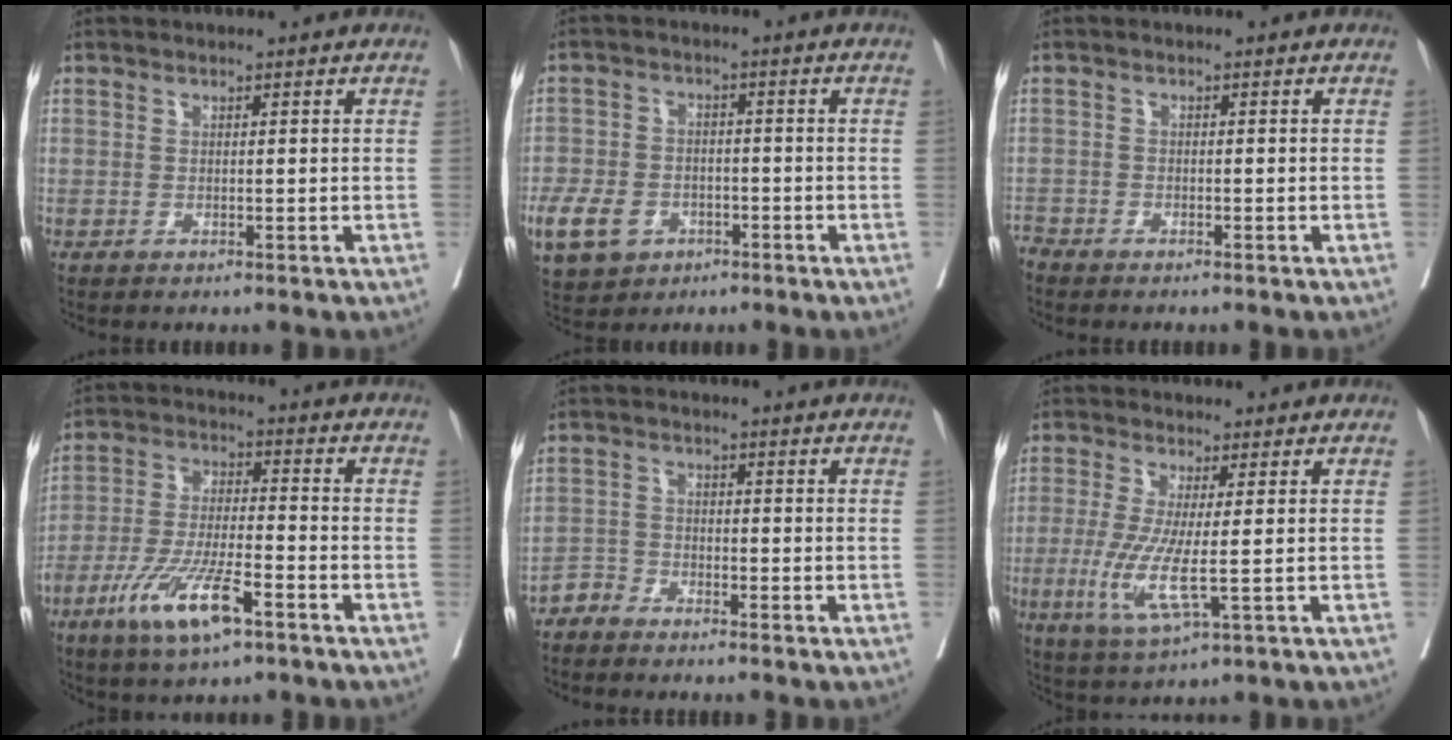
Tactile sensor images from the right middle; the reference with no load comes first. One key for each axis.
{"total": 13.9, "fx": -6.1, "fy": 10.7, "fz": 6.5, "tx": -0.186, "ty": 0.002, "tz": -0.094}
{"total": 1.7, "fx": -1.6, "fy": 0.3, "fz": -0.2, "tx": 0.007, "ty": -0.003, "tz": -0.032}
{"total": 11.3, "fx": -6.2, "fy": 2.4, "fz": 9.1, "tx": -0.183, "ty": -0.014, "tz": -0.112}
{"total": 2.2, "fx": -2.1, "fy": 0.5, "fz": -0.4, "tx": 0.015, "ty": -0.002, "tz": -0.044}
{"total": 7.9, "fx": -1.3, "fy": 0.9, "fz": 7.8, "tx": -0.169, "ty": -0.022, "tz": -0.025}